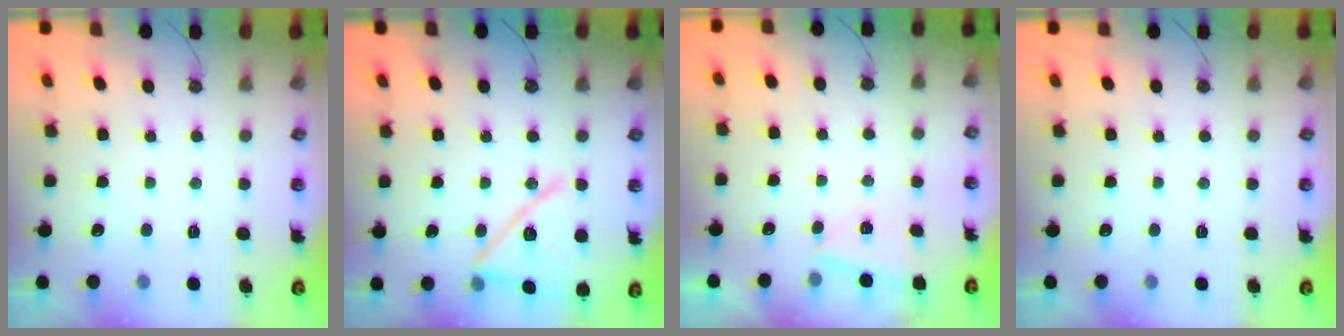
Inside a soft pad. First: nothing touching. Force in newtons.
{"total": 17.0, "press": 16.9, "slide": 1.9}
{"total": 2.5, "press": 1.6, "slide": 1.9}
{"total": 0.0}